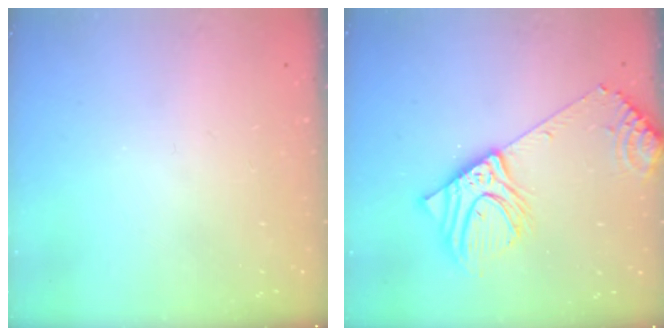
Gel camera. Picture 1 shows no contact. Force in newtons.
{"total": 16.7, "press": 16.3, "slide": 3.6}